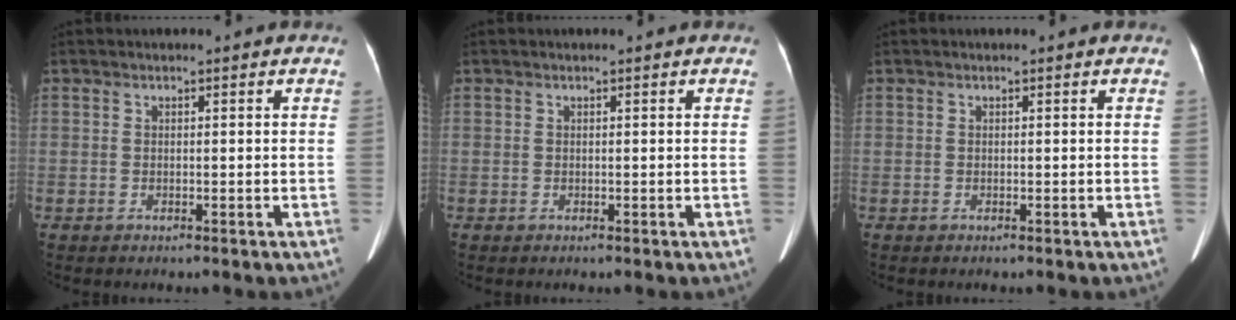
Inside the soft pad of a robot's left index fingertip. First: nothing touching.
{"total": 0.0}
{"total": 0.0}